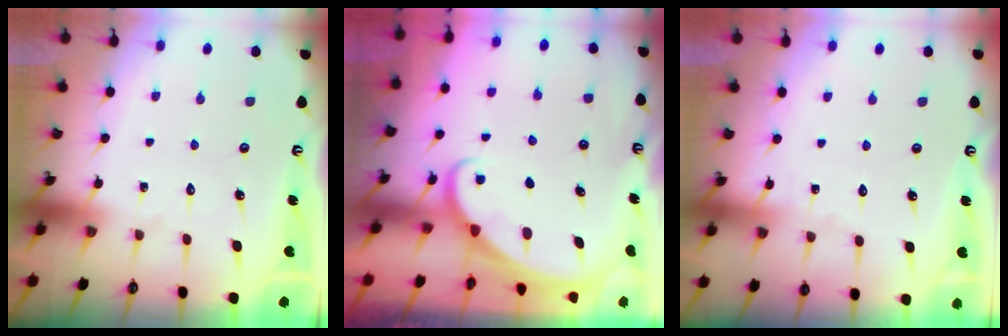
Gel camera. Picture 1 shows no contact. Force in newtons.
{"total": 1.9, "press": 1.9, "slide": 0.1}
{"total": 2.5, "press": 2.5, "slide": 0.3}